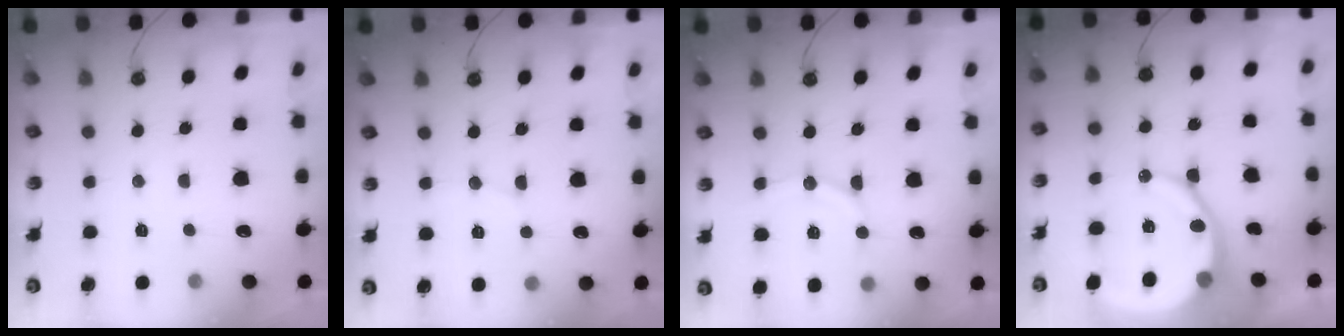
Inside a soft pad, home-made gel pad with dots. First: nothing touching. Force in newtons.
{"total": 5.9, "press": 5.9, "slide": 0.6}
{"total": 9.6, "press": 9.2, "slide": 2.8}
{"total": 13.7, "press": 13.6, "slide": 1.8}